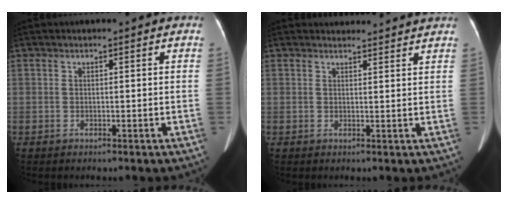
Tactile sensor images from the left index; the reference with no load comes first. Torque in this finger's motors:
{"motor_torque": [-0.12, -0.67, 0.00, -0.01]}